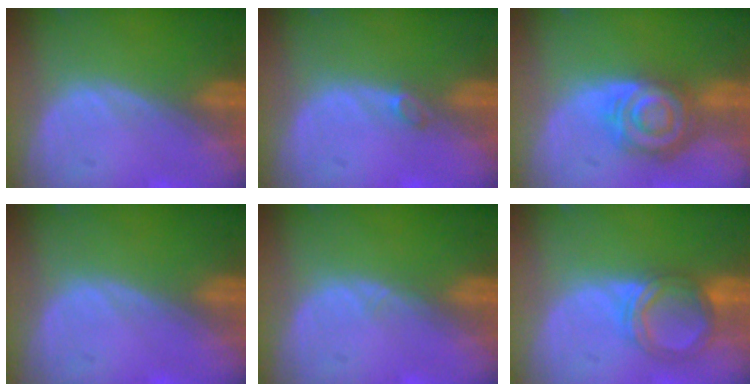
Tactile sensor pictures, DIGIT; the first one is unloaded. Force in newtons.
{"total": 1.2, "press": 1.2, "slide": 0.4}
{"total": 8.2, "press": 7.2, "slide": 3.9}
{"total": 0.0}
{"total": 0.5, "press": 0.5, "slide": 0.1}
{"total": 5.5, "press": 5.2, "slide": 1.7}